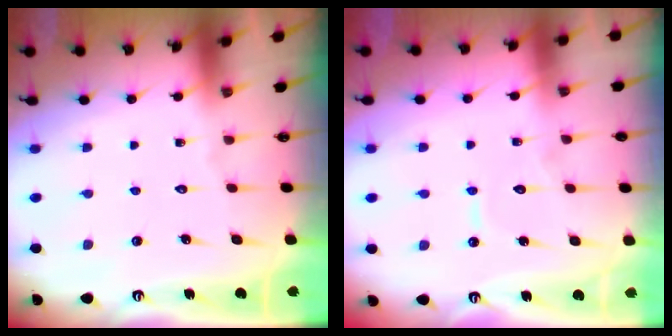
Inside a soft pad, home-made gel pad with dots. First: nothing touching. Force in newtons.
{"total": 5.1, "press": 5.1, "slide": 0.4}